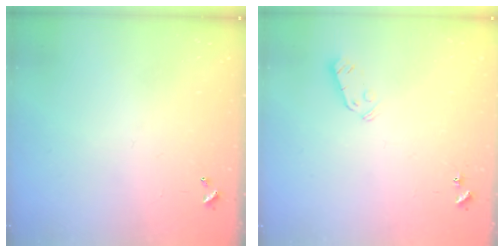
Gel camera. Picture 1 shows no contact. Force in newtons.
{"total": 3.9, "press": 3.8, "slide": 0.9}